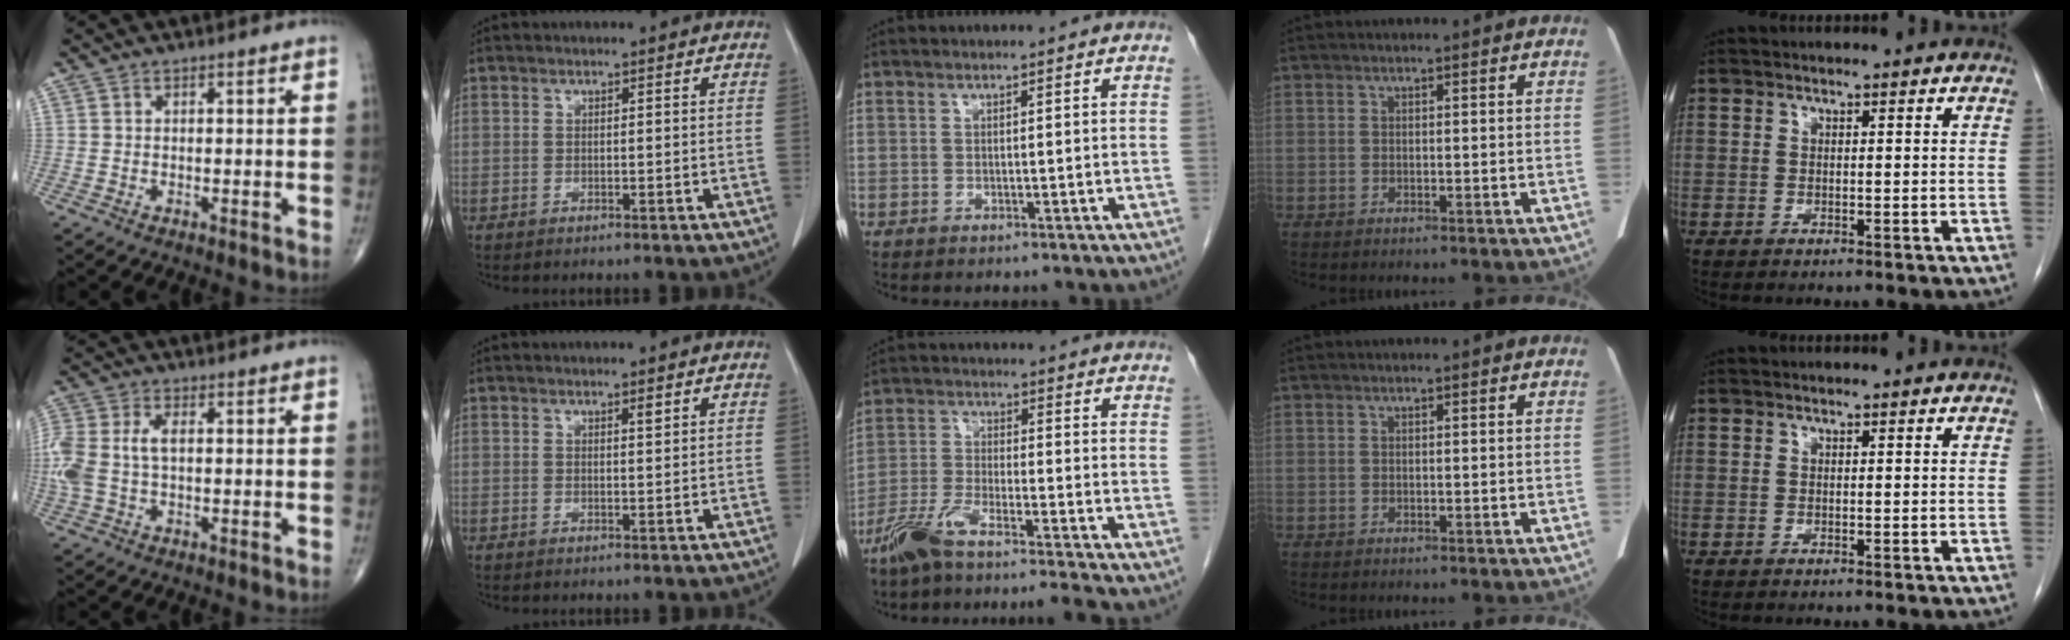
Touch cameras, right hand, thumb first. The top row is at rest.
{"thumb": {"total": 9.0, "force": [0.3, 5.2, 7.3], "torque": [-0.197, 0.018, 0.009]}, "index": {"total": 1.2, "force": [0.6, 0.4, 0.9], "torque": [-0.019, 0.002, 0.012]}, "middle": {"total": 9.2, "force": [-7.9, -1.1, 4.6], "torque": [-0.087, -0.014, -0.143]}}